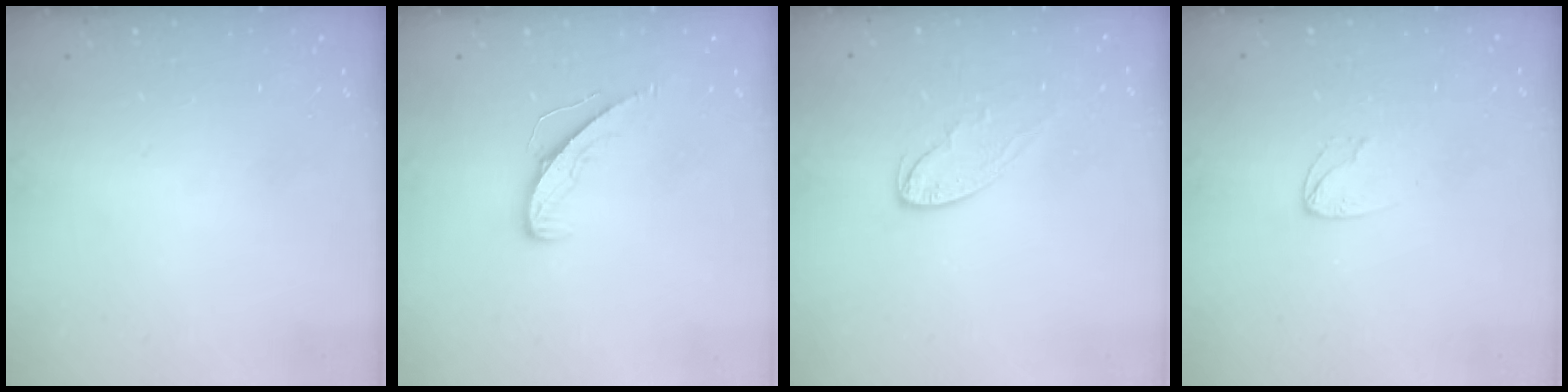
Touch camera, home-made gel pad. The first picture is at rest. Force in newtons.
{"total": 5.8, "press": 5.7, "slide": 0.5}
{"total": 6.6, "press": 6.6, "slide": 0.3}
{"total": 3.7, "press": 3.6, "slide": 0.3}